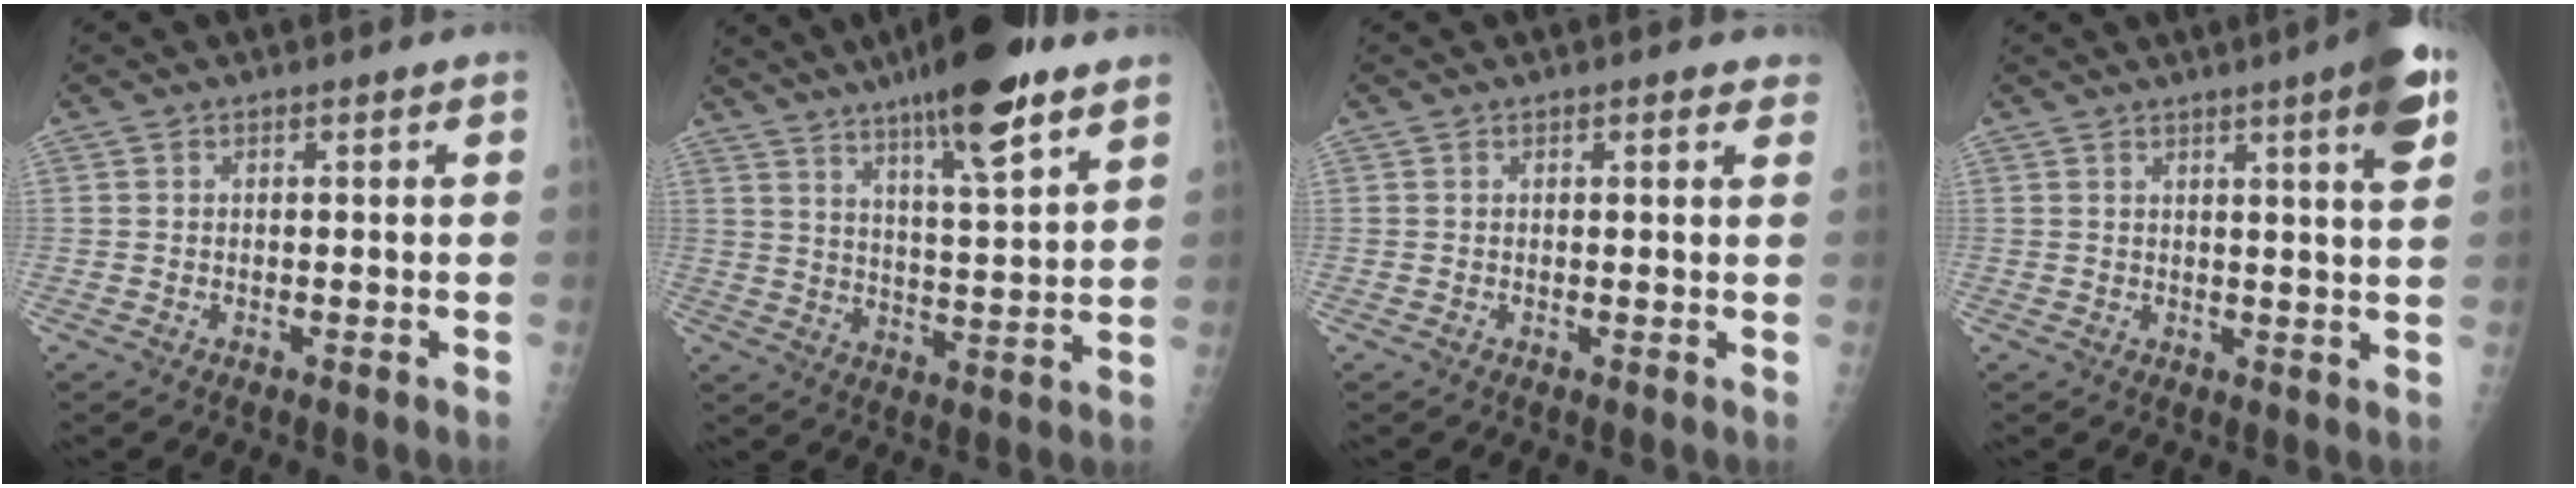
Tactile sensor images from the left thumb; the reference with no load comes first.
{"total": 17.0, "force": [11.1, 3.1, 12.5], "torque": [-0.183, -0.047, 0.176]}
{"total": 2.5, "force": [1.9, 1.0, 1.3], "torque": [0.007, -0.001, 0.016]}
{"total": 8.1, "force": [4.1, 0.4, 6.9], "torque": [-0.089, -0.016, 0.052]}